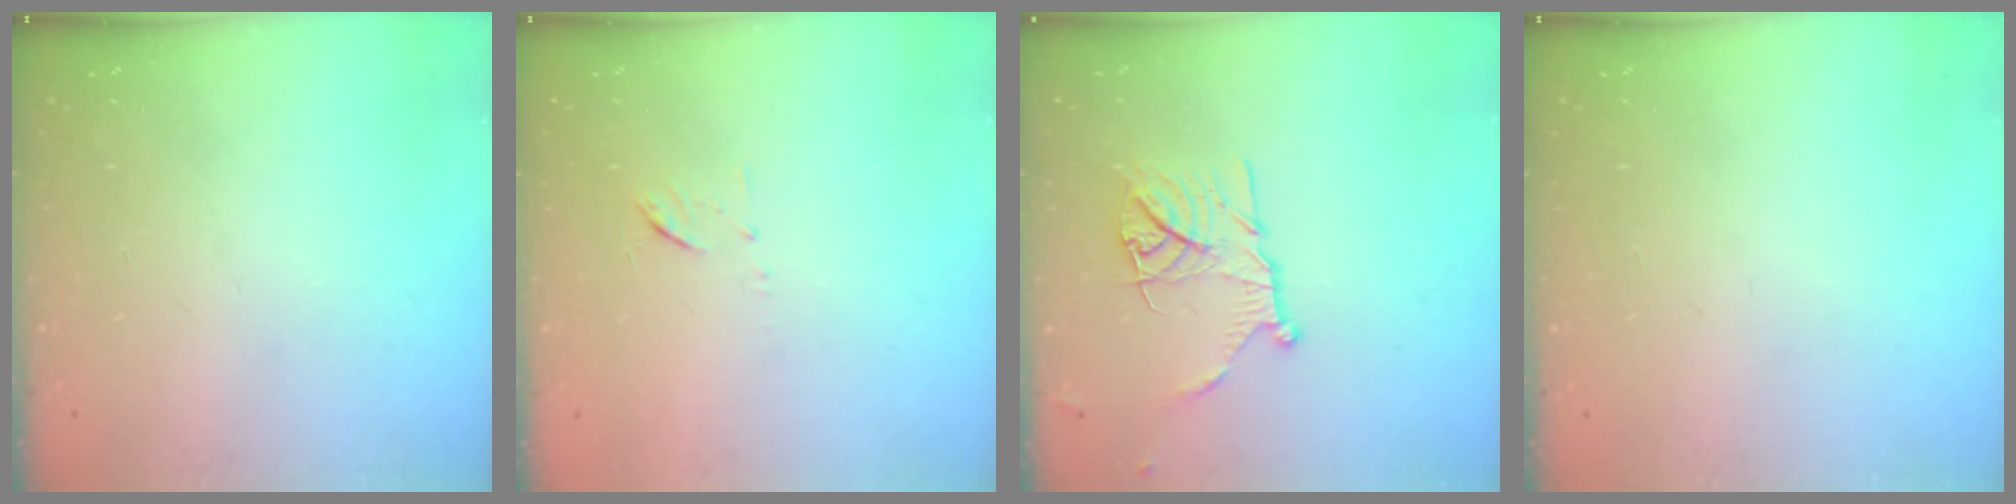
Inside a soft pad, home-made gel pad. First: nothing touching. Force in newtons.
{"total": 6.0, "press": 6.0, "slide": 0.4}
{"total": 12.8, "press": 12.8, "slide": 1.1}
{"total": 0.0}